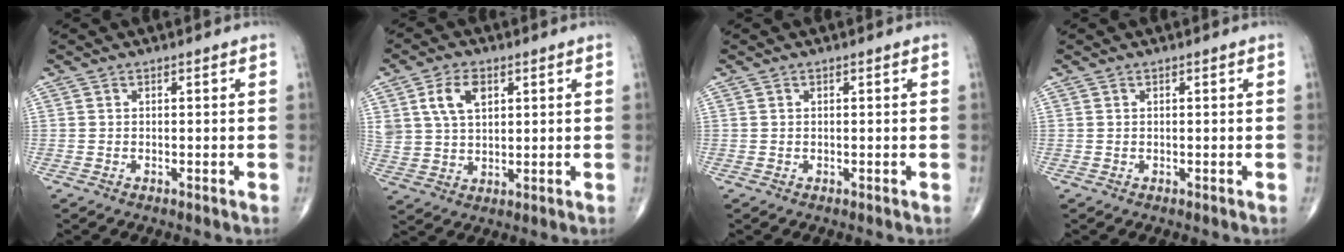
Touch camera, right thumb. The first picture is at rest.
{"total": 8.2, "force": [3.2, 5.2, 5.5], "torque": [-0.096, -0.006, 0.065]}
{"total": 0.0}
{"total": 0.0}